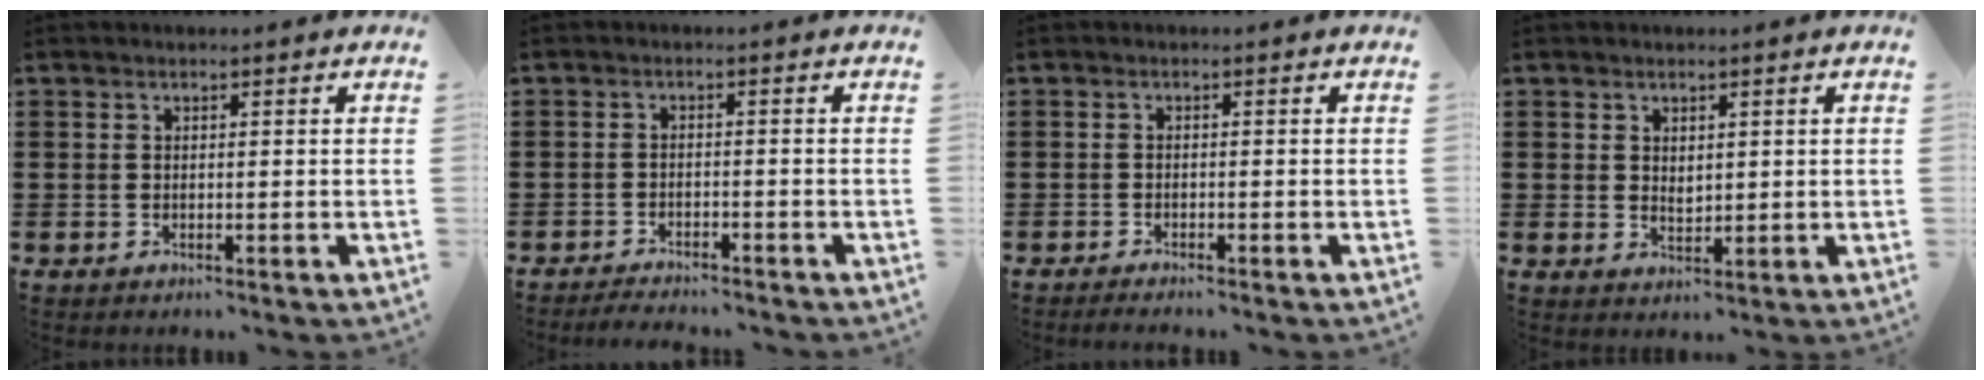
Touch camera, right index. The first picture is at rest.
{"total": 2.1, "force": [-2.1, 0.1, 0.1], "torque": [-0.007, 0.002, -0.045]}
{"total": 0.9, "force": [-0.9, -0.1, 0.2], "torque": [-0.004, -0.002, -0.018]}
{"total": 1.8, "force": [1.2, 1.2, 0.5], "torque": [-0.014, 0.006, 0.024]}